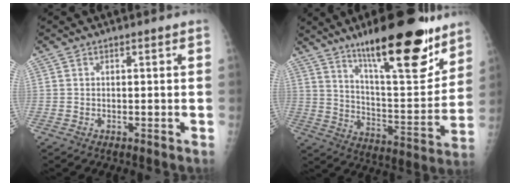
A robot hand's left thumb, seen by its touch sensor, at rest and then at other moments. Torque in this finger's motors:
{"motor_torque": [1.26, -0.10, 1.47, -1.31, 0.14]}